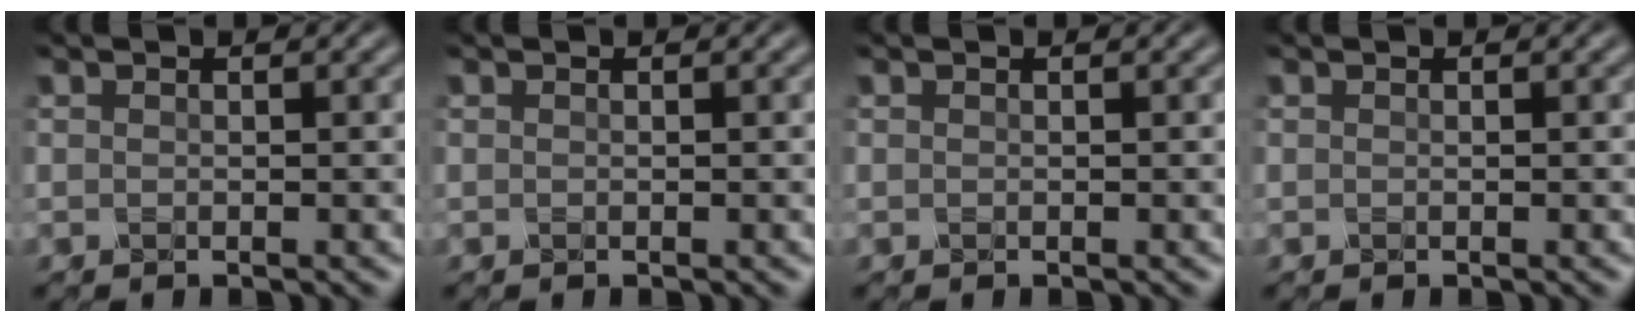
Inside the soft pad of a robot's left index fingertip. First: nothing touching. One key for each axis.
{"total": 0.0}
{"total": 0.0}
{"total": 0.0}